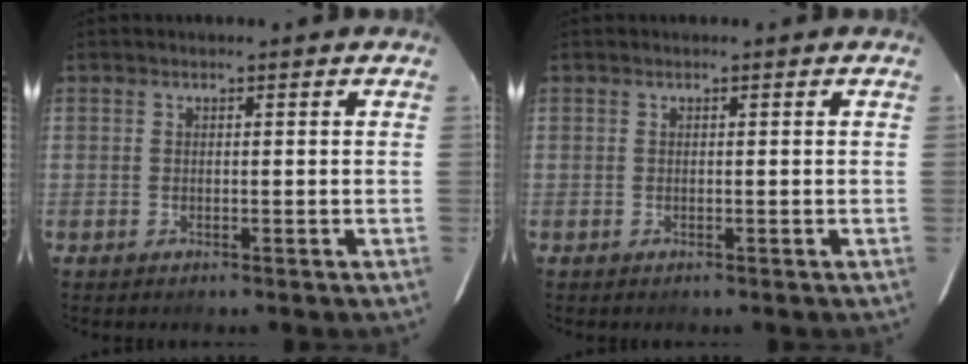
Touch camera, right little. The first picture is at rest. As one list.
[{"total": 0.0}]